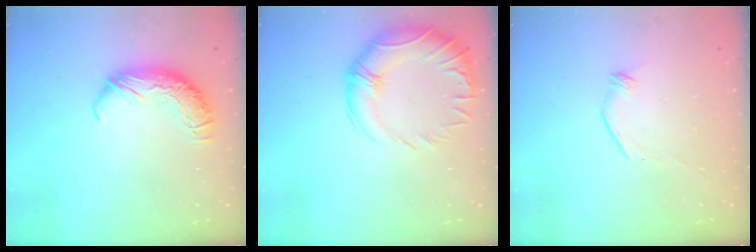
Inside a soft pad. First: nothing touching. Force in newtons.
{"total": 5.8, "press": 4.1, "slide": 4.1}
{"total": 5.6, "press": 5.5, "slide": 1.3}